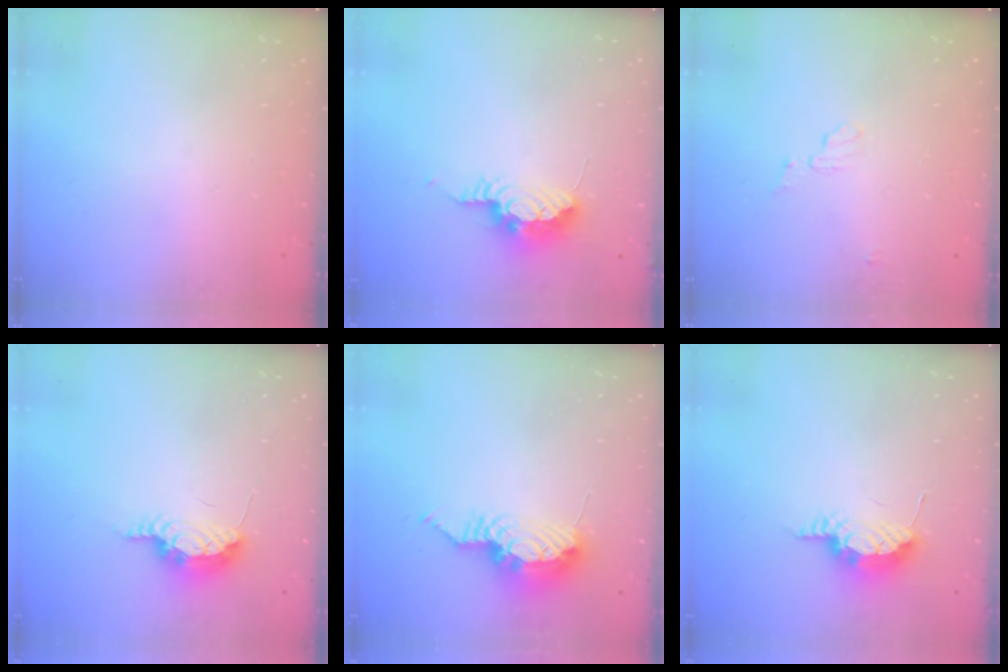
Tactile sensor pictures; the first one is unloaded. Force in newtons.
{"total": 15.9, "press": 11.1, "slide": 11.4}
{"total": 4.6, "press": 4.6, "slide": 0.4}
{"total": 7.4, "press": 7.1, "slide": 1.9}
{"total": 11.2, "press": 10.9, "slide": 2.9}
{"total": 8.6, "press": 8.1, "slide": 2.7}